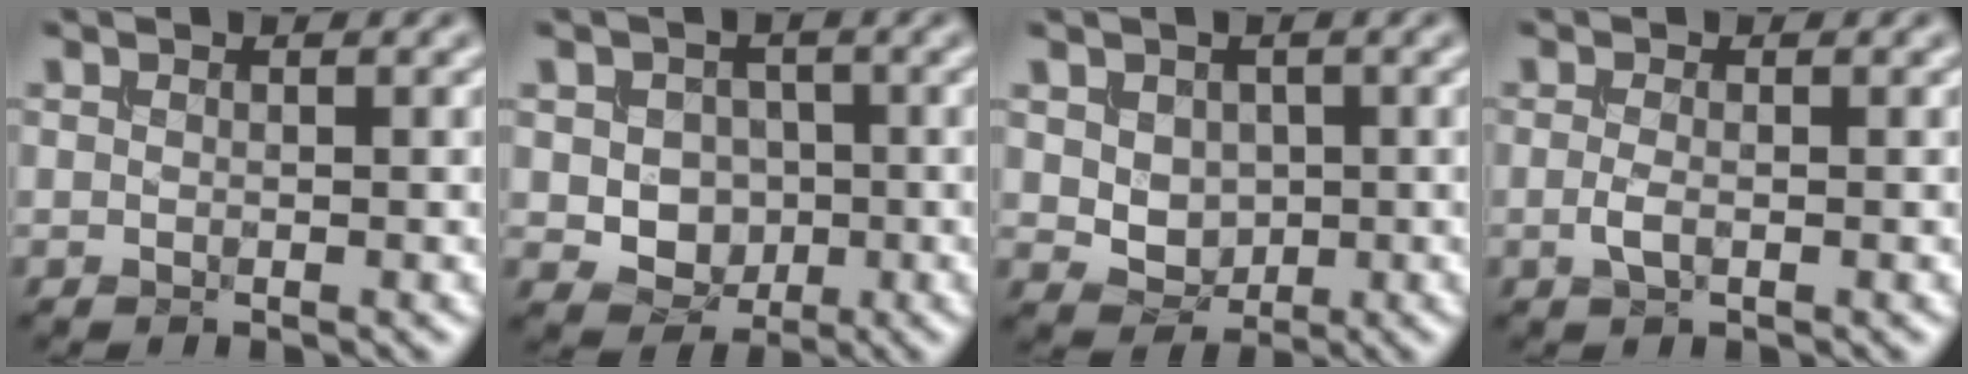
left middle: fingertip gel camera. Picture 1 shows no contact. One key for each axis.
{"total": 4.1, "fx": -0.4, "fy": 3.4, "fz": 2.2, "tx": -0.029, "ty": -0.004, "tz": -0.011}
{"total": 2.8, "fx": 0.3, "fy": 2.3, "fz": 1.6, "tx": -0.036, "ty": -0.008, "tz": 0.009}
{"total": 1.3, "fx": -0.4, "fy": 0.5, "fz": 1.2, "tx": -0.032, "ty": -0.001, "tz": -0.011}